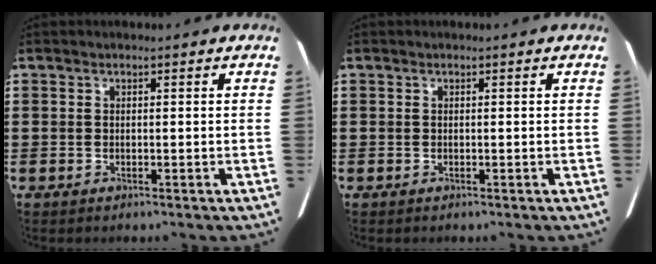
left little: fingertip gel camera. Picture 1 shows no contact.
{"total": 0.0}